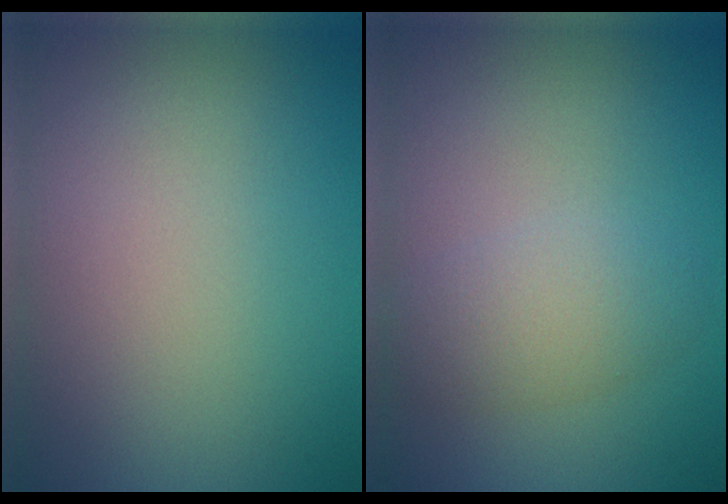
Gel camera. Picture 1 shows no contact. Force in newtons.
{"total": 3.0, "press": 3.0, "slide": 0.1}